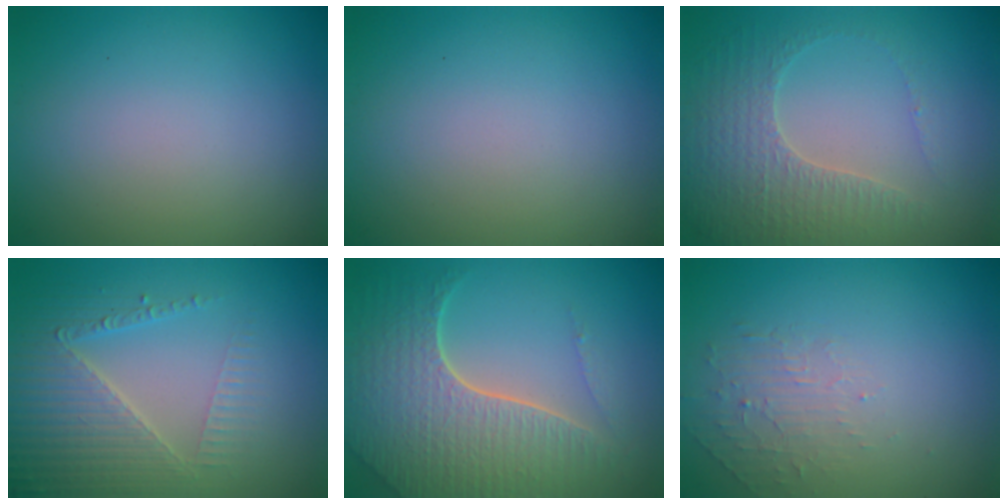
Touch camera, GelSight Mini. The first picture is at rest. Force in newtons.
{"total": 0.0}
{"total": 3.3, "press": 3.2, "slide": 0.9}
{"total": 4.3, "press": 4.1, "slide": 1.3}
{"total": 7.2, "press": 5.2, "slide": 4.9}
{"total": 1.8, "press": 0.5, "slide": 1.7}